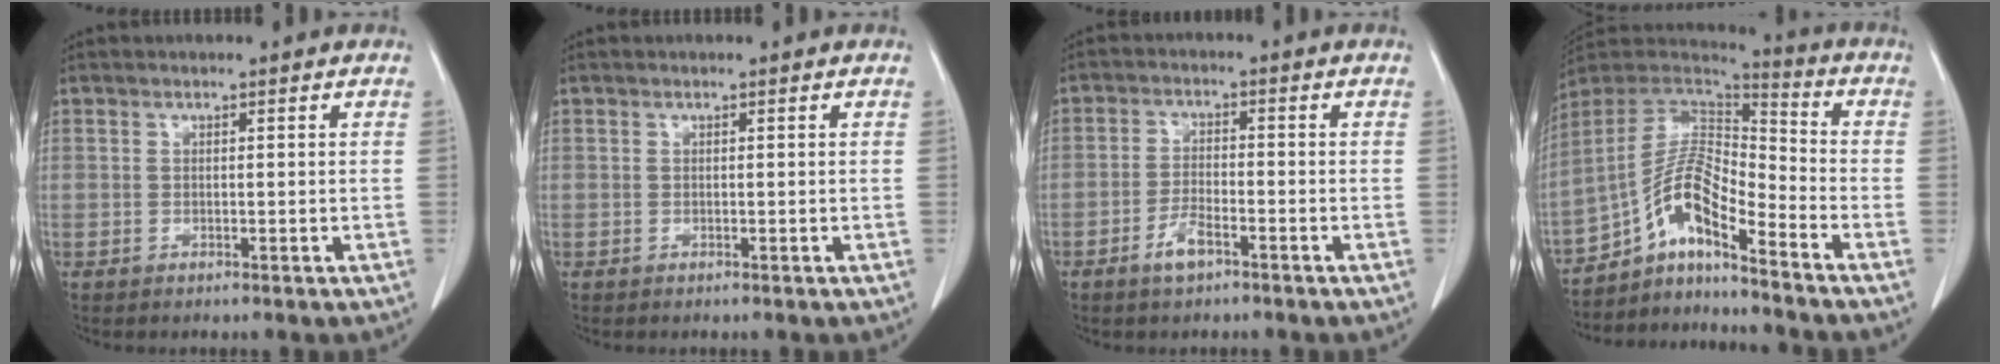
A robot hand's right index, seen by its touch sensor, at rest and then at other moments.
{"total": 0.0}
{"total": 4.0, "force": [-2.5, 1.1, 2.8], "torque": [-0.062, -0.002, -0.045]}
{"total": 11.8, "force": [-7.9, 2.0, 8.5], "torque": [-0.164, 0.023, -0.142]}